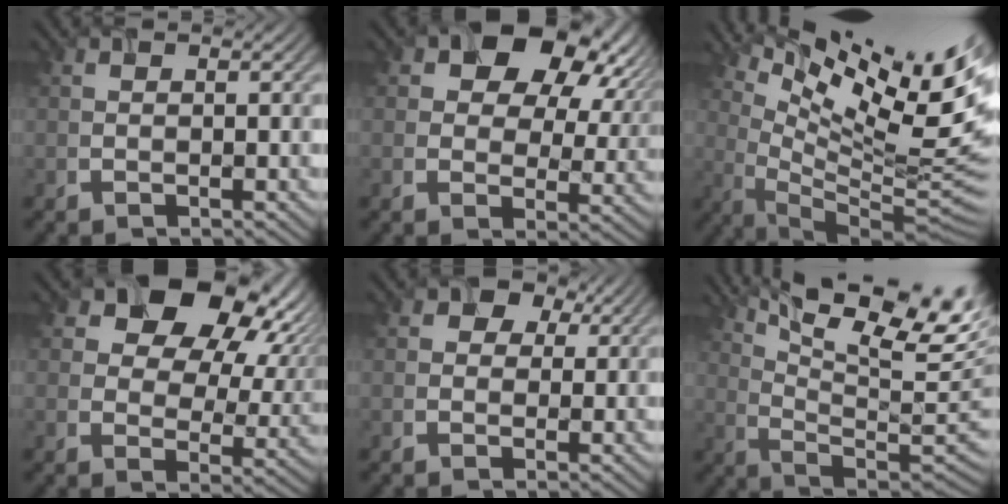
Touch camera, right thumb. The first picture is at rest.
{"total": 12.0, "force": [5.1, 8.3, 7.1], "torque": [-0.108, 0.002, 0.080]}
{"total": 15.0, "force": [7.0, 4.4, 12.5], "torque": [-0.209, -0.004, 0.124]}
{"total": 14.3, "force": [6.5, 9.9, 7.9], "torque": [-0.121, 0.004, 0.102]}
{"total": 4.2, "force": [1.8, 3.5, 1.3], "torque": [-0.023, -0.009, 0.034]}
{"total": 15.6, "force": [7.7, 5.1, 12.5], "torque": [-0.205, 0.000, 0.121]}